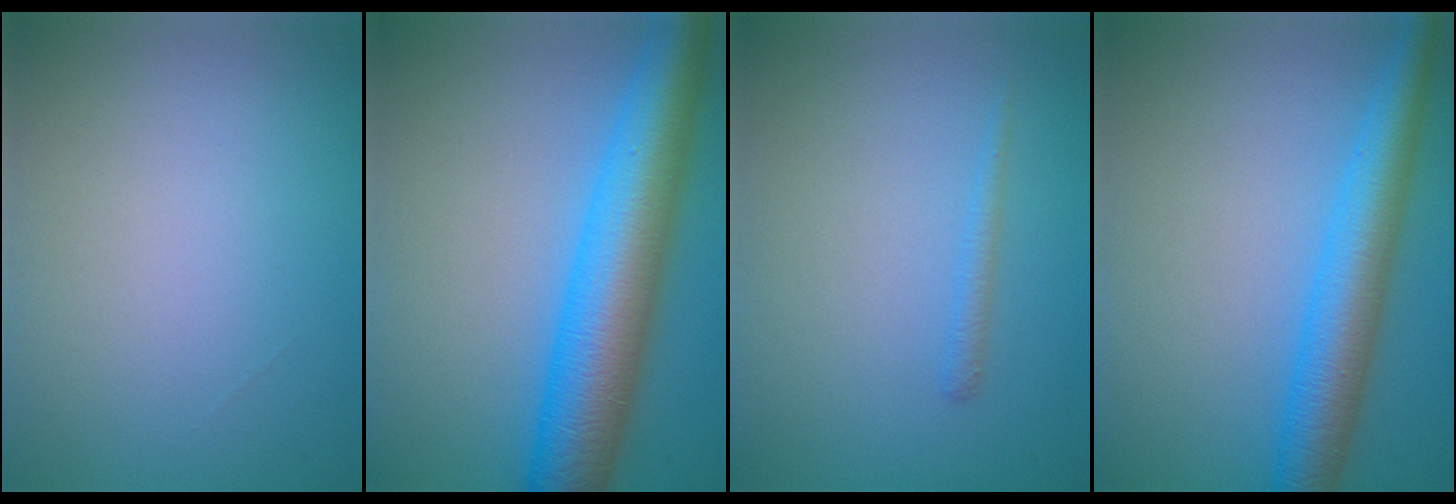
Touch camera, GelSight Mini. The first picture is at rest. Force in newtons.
{"total": 9.5, "press": 9.5, "slide": 0.1}
{"total": 0.9, "press": 0.9, "slide": 0.1}
{"total": 5.9, "press": 5.9, "slide": 0.1}